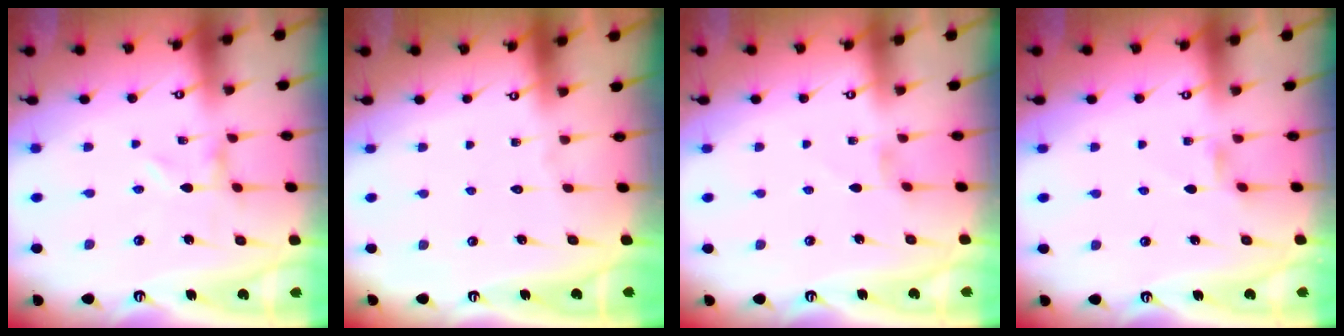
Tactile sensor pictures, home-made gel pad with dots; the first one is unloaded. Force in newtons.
{"total": 1.7, "press": 1.7, "slide": 0.2}
{"total": 1.6, "press": 1.6, "slide": 0.5}
{"total": 2.2, "press": 2.1, "slide": 0.5}